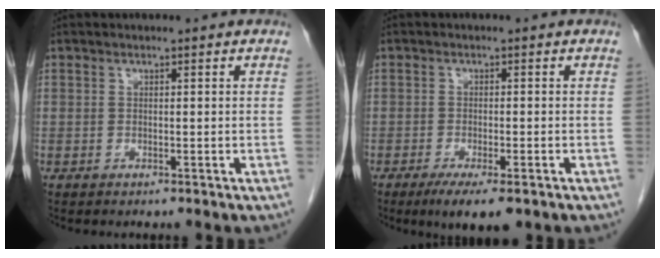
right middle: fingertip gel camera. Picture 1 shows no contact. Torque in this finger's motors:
{"motor_torque": [1.23, -0.76, 0.07, 0.05]}